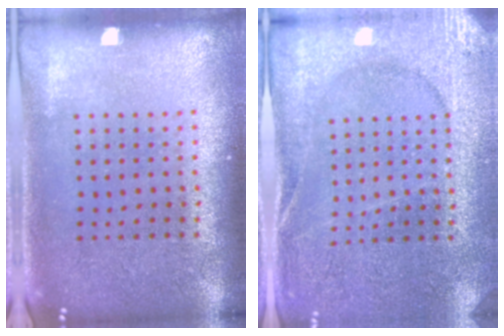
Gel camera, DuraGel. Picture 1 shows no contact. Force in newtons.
{"total": 2.7, "press": 2.7, "slide": 0.2}